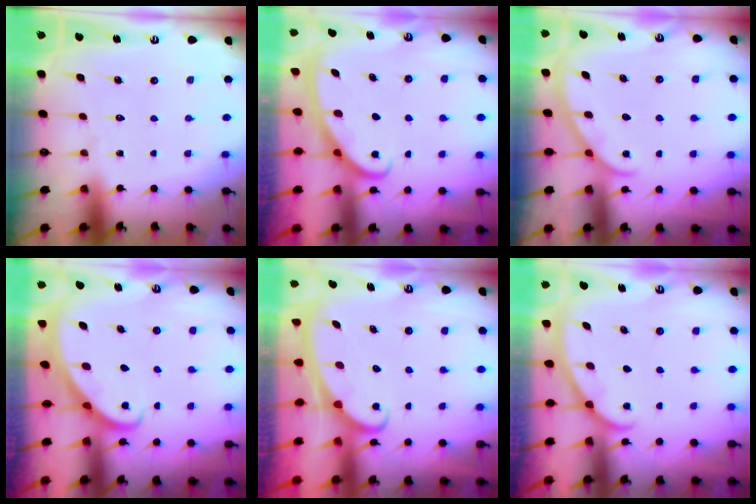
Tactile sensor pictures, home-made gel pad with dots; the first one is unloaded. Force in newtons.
{"total": 2.8, "press": 2.8, "slide": 0.4}
{"total": 2.1, "press": 2.1, "slide": 0.3}
{"total": 2.4, "press": 2.3, "slide": 0.3}
{"total": 2.3, "press": 2.3, "slide": 0.3}
{"total": 1.0, "press": 1.0, "slide": 0.2}